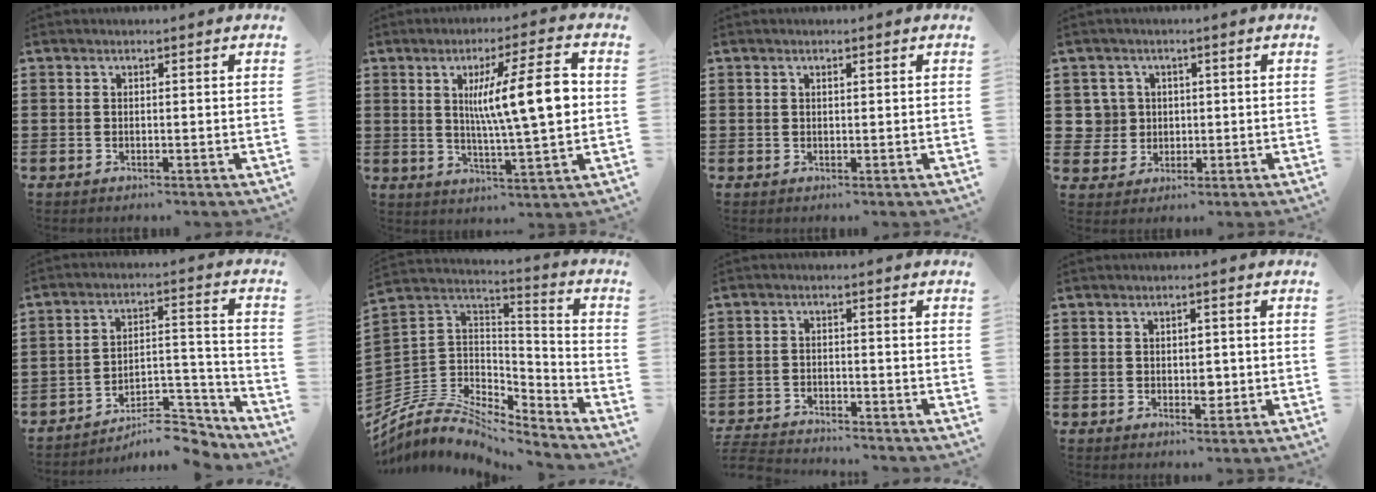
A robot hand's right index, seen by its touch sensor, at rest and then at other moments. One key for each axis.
{"total": 12.5, "fx": 2.0, "fy": 2.2, "fz": 12.2, "tx": -0.199, "ty": -0.001, "tz": 0.025}
{"total": 0.6, "fx": 0.3, "fy": 0.4, "fz": 0.4, "tx": -0.008, "ty": 0.003, "tz": 0.006}
{"total": 4.2, "fx": 0.7, "fy": 4.1, "fz": 0.8, "tx": -0.036, "ty": 0.014, "tz": 0.011}
{"total": 9.0, "fx": -7.9, "fy": 2.5, "fz": 3.5, "tx": -0.039, "ty": 0.033, "tz": -0.149}
{"total": 7.2, "fx": -5.3, "fy": 4.2, "fz": 2.6, "tx": -0.080, "ty": -0.003, "tz": -0.107}
{"total": 3.4, "fx": -3.4, "fy": 0.1, "fz": -0.1, "tx": -0.009, "ty": -0.002, "tz": -0.076}
{"total": 2.5, "fx": 0.0, "fy": 1.5, "fz": 2.0, "tx": -0.022, "ty": -0.002, "tz": -0.004}